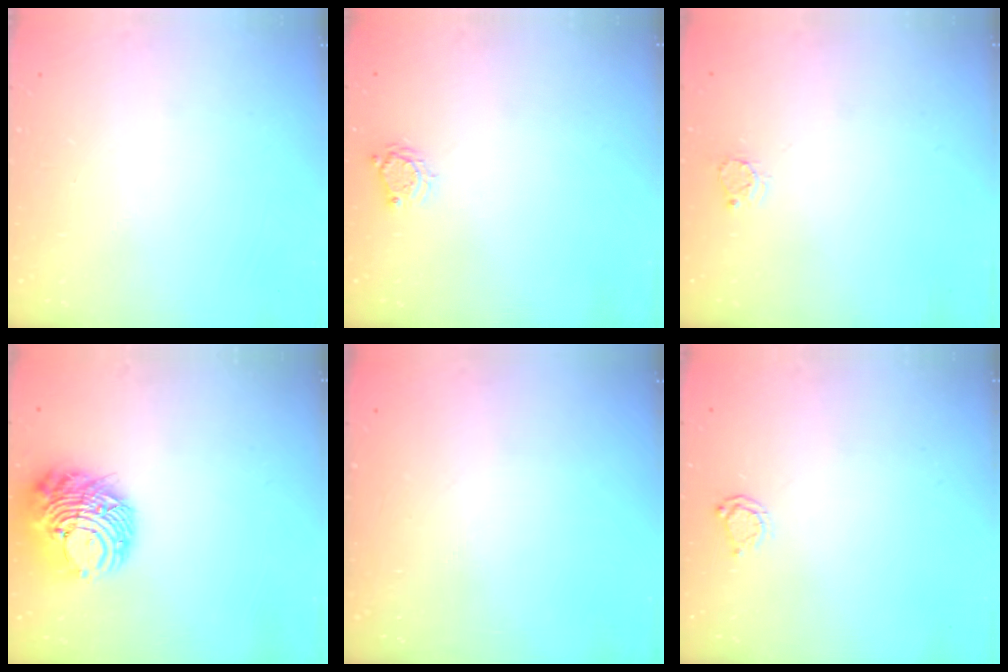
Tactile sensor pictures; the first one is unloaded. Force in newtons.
{"total": 3.6, "press": 3.6, "slide": 0.4}
{"total": 3.2, "press": 3.2, "slide": 0.4}
{"total": 12.4, "press": 12.3, "slide": 1.6}
{"total": 0.0}
{"total": 3.2, "press": 3.2, "slide": 0.4}